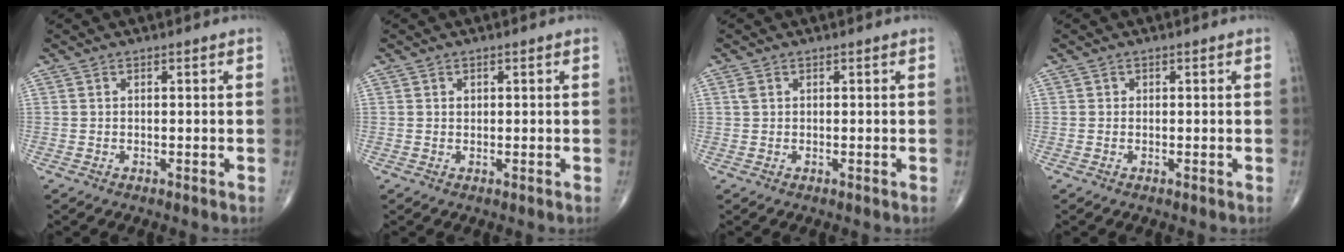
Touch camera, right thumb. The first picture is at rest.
{"total": 0.7, "force": [0.2, 0.5, 0.3], "torque": [-0.002, -0.001, 0.005]}
{"total": 1.0, "force": [0.4, 0.7, 0.6], "torque": [-0.012, 0.006, 0.011]}
{"total": 0.0}